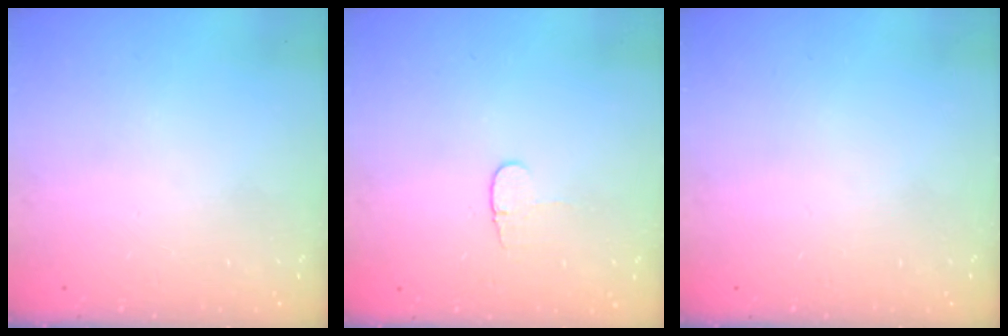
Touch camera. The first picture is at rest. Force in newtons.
{"total": 3.7, "press": 3.7, "slide": 0.5}
{"total": 0.0}